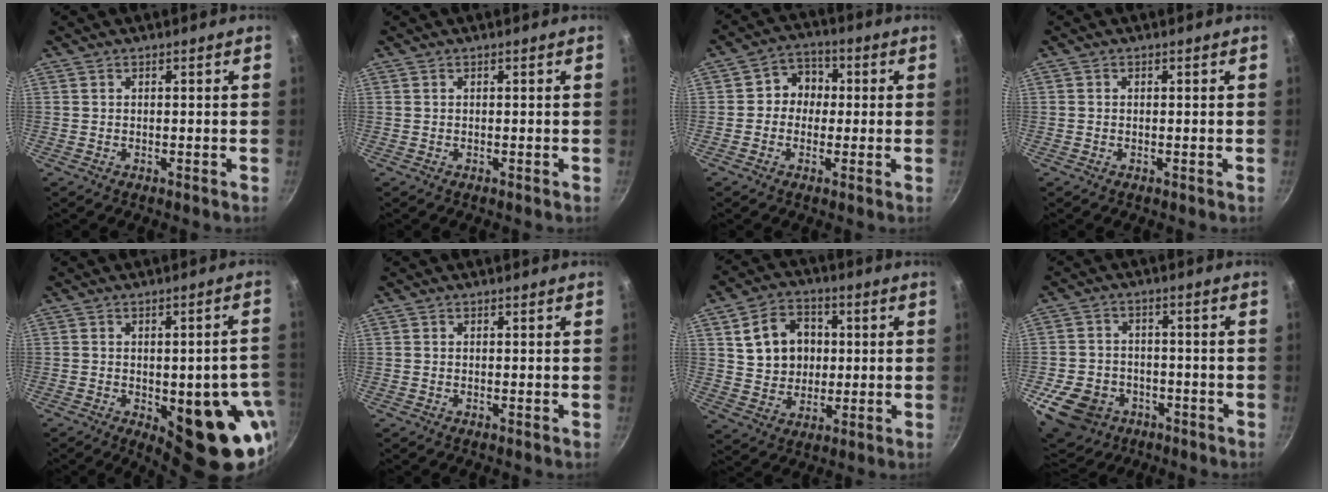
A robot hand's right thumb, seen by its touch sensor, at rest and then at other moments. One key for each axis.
{"total": 0.0}
{"total": 6.3, "fx": 0.1, "fy": 5.7, "fz": 2.7, "tx": 0.001, "ty": 0.015, "tz": -0.013}
{"total": 0.0}
{"total": 17.8, "fx": -5.3, "fy": 7.4, "fz": 15.2, "tx": -0.128, "ty": 0.006, "tz": -0.059}
{"total": 0.0}
{"total": 11.9, "fx": 2.3, "fy": 9.7, "fz": 6.4, "tx": -0.082, "ty": 0.006, "tz": 0.042}
{"total": 13.6, "fx": -5.4, "fy": 10.6, "fz": 6.5, "tx": -0.106, "ty": 0.034, "tz": -0.080}